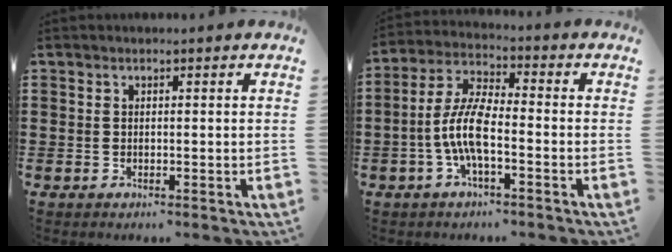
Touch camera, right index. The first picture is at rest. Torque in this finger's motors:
{"motor_torque": [2.14, 0.00, 0.48, 0.21]}